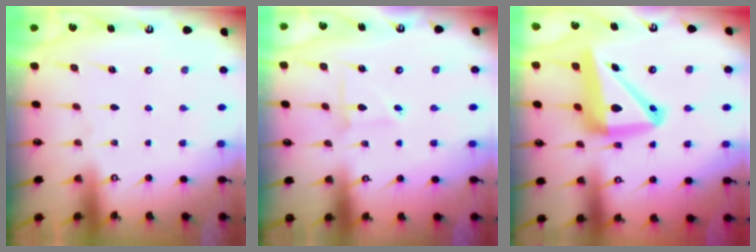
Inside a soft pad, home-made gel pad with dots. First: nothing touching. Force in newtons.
{"total": 2.0, "press": 2.0, "slide": 0.2}
{"total": 15.2, "press": 15.1, "slide": 1.4}